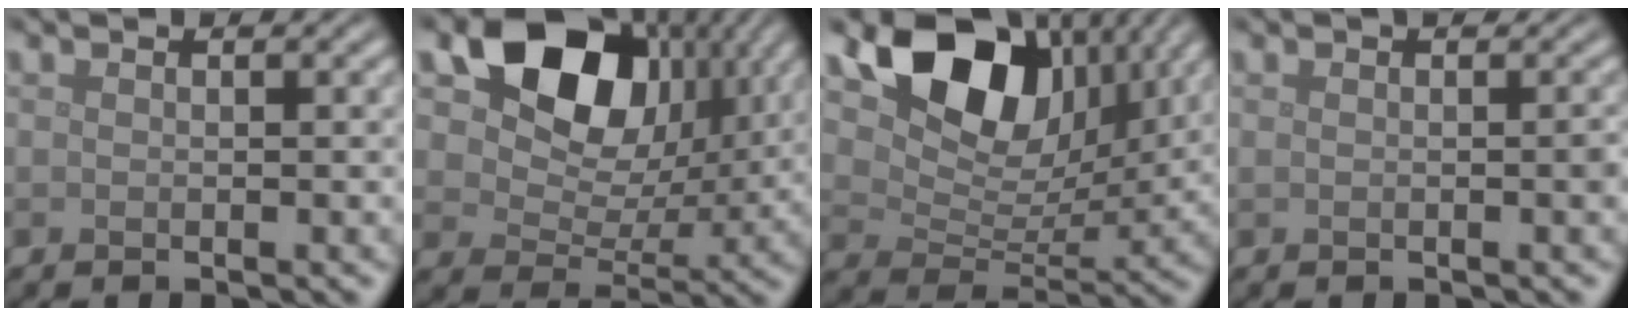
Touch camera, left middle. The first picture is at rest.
{"total": 12.1, "force": [5.3, 8.3, 7.1], "torque": [-0.117, 0.000, 0.093]}
{"total": 10.7, "force": [5.7, 6.8, 6.0], "torque": [-0.111, -0.003, 0.102]}
{"total": 1.1, "force": [0.2, 0.2, 1.0], "torque": [-0.013, 0.002, 0.001]}